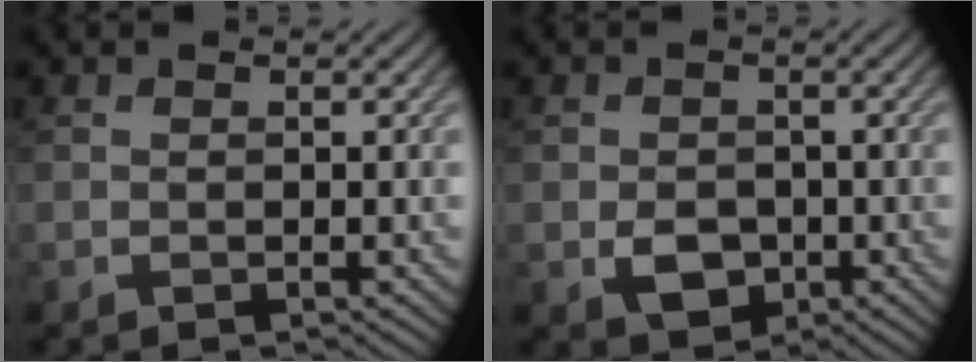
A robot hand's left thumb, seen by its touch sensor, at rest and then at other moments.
{"total": 3.5, "force": [-1.1, 2.7, 2.0], "torque": [-0.038, -0.009, -0.022]}